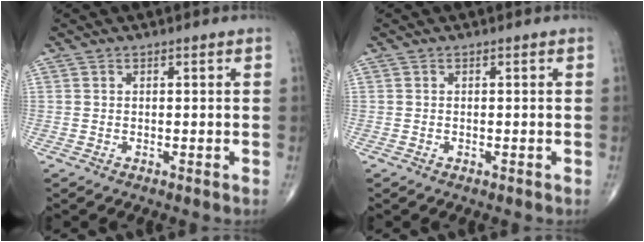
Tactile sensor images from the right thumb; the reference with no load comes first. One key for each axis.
{"total": 0.0}